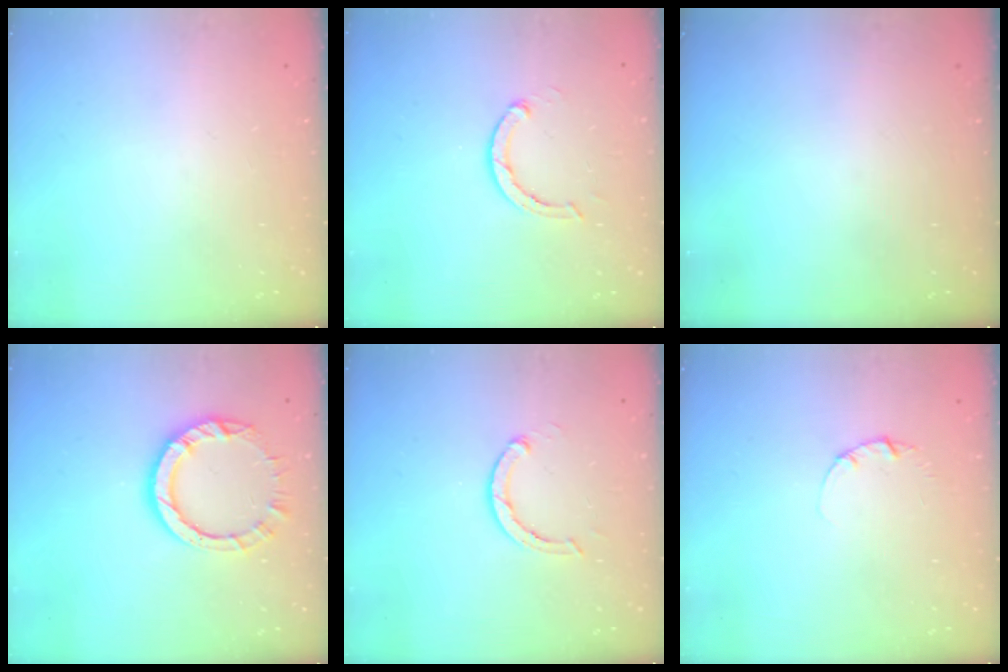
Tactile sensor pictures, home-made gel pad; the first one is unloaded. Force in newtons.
{"total": 2.9, "press": 2.8, "slide": 0.5}
{"total": 0.0}
{"total": 8.6, "press": 8.5, "slide": 1.0}
{"total": 2.9, "press": 2.8, "slide": 0.5}
{"total": 1.3, "press": 1.3, "slide": 0.2}